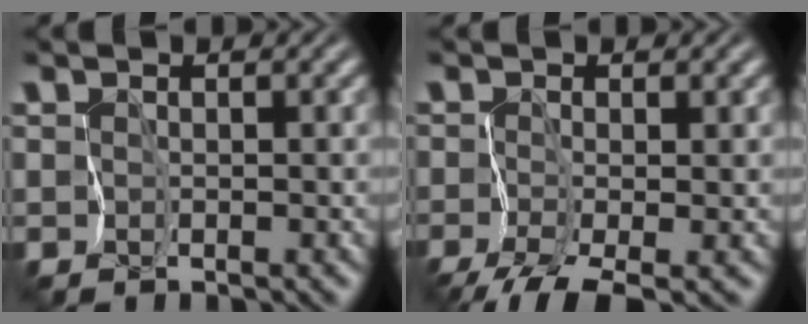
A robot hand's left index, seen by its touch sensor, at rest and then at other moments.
{"total": 3.6, "force": [-2.3, 0.8, 2.6], "torque": [-0.042, -0.003, -0.045]}